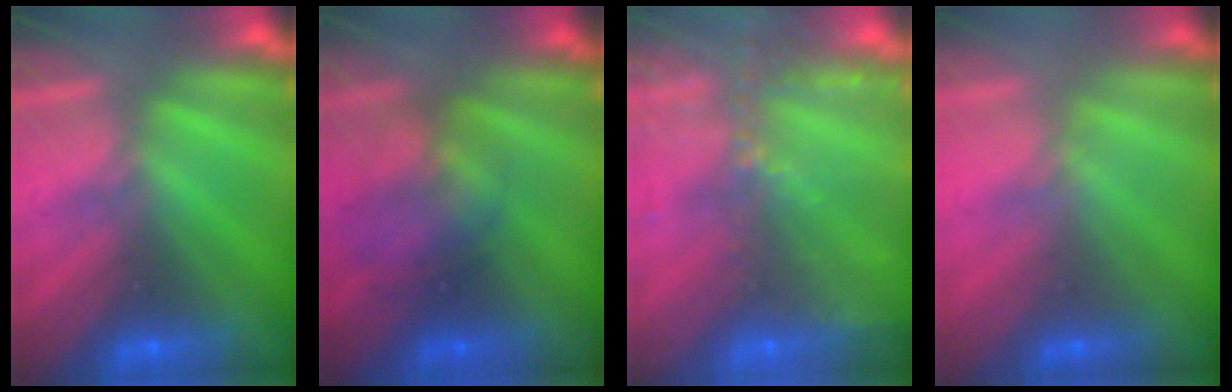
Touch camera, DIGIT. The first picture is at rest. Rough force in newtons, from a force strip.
{"total": 2.3}
{"total": 9.3}
{"total": 2.1}